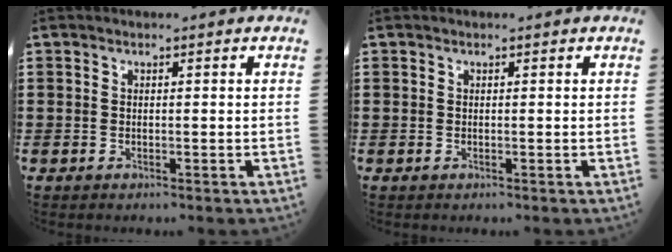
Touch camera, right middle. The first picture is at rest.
{"total": 0.0}